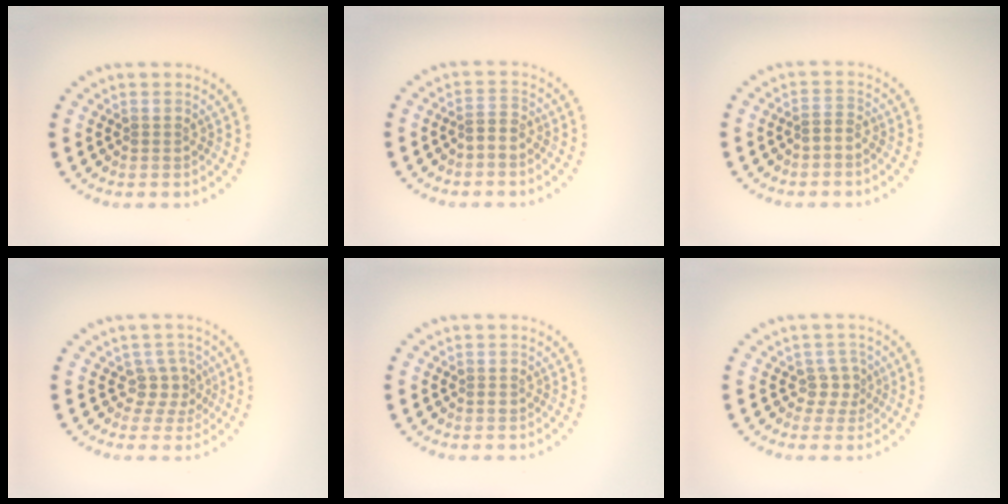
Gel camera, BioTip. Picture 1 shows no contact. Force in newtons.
{"total": 1.2, "press": 1.0, "slide": 0.6}
{"total": 1.3, "press": 1.0, "slide": 0.9}
{"total": 2.3, "press": 1.6, "slide": 1.6}
{"total": 0.5, "press": 0.4, "slide": 0.3}
{"total": 1.8, "press": 1.4, "slide": 1.2}